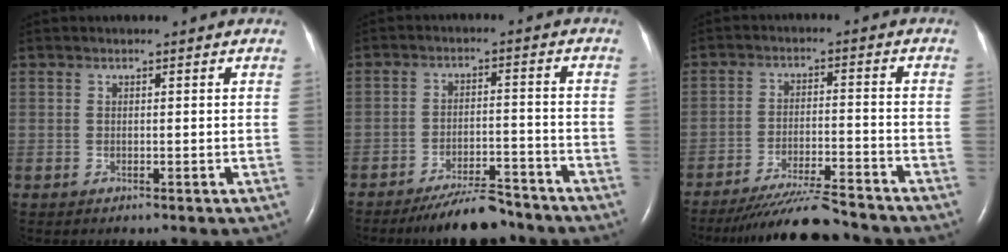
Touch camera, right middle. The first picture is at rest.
{"total": 8.4, "force": [-7.5, 1.6, 3.4], "torque": [-0.054, -0.007, -0.125]}
{"total": 11.7, "force": [-10.8, 0.3, 4.6], "torque": [-0.075, -0.017, -0.176]}